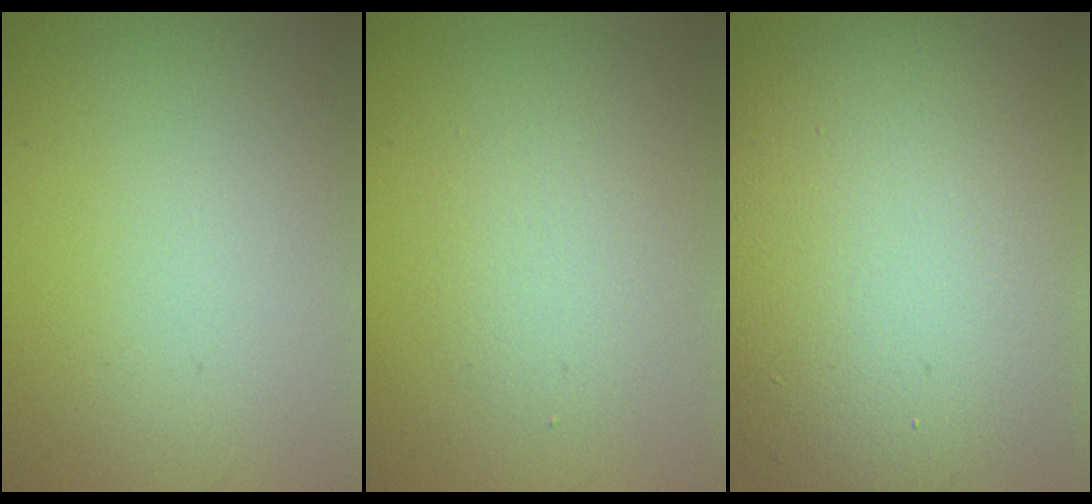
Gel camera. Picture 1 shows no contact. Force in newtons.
{"total": 2.4, "press": 2.4, "slide": 0.0}
{"total": 16.3, "press": 16.3, "slide": 1.0}